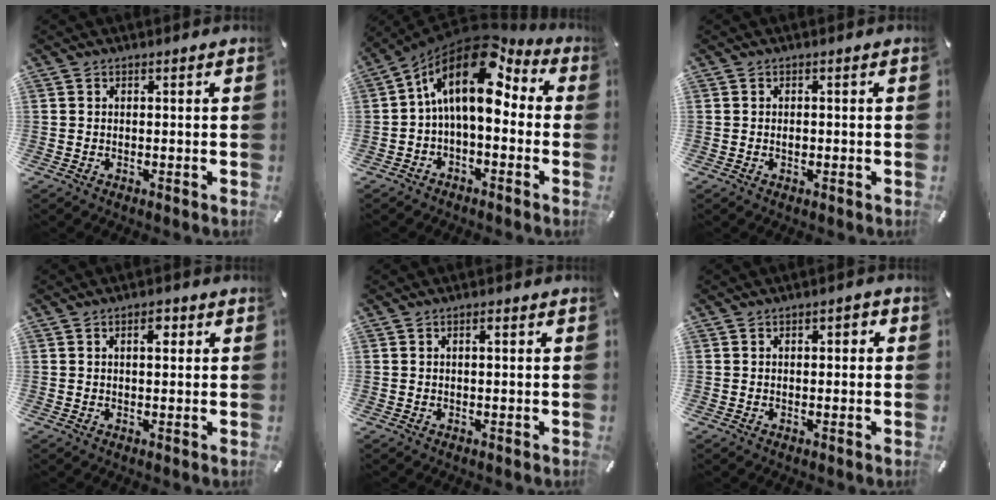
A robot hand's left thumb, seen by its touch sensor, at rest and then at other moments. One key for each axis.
{"total": 15.9, "fx": 4.2, "fy": 8.6, "fz": 12.8, "tx": -0.242, "ty": -0.032, "tz": 0.059}
{"total": 1.0, "fx": -0.2, "fy": 0.7, "fz": 0.7, "tx": -0.016, "ty": 0.001, "tz": -0.004}
{"total": 3.2, "fx": 1.0, "fy": 1.6, "fz": 2.6, "tx": -0.031, "ty": -0.002, "tz": 0.010}
{"total": 1.2, "fx": 0.2, "fy": 0.4, "fz": 1.1, "tx": -0.022, "ty": 0.003, "tz": 0.002}
{"total": 1.7, "fx": -0.2, "fy": 1.1, "fz": 1.4, "tx": -0.018, "ty": 0.004, "tz": -0.008}